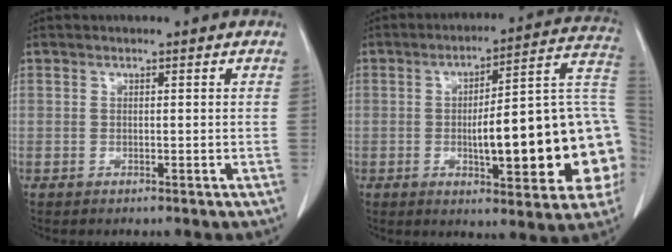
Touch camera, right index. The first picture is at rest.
{"total": 22.1, "force": [-3.3, 4.5, 21.3], "torque": [-0.214, 0.038, -0.033]}